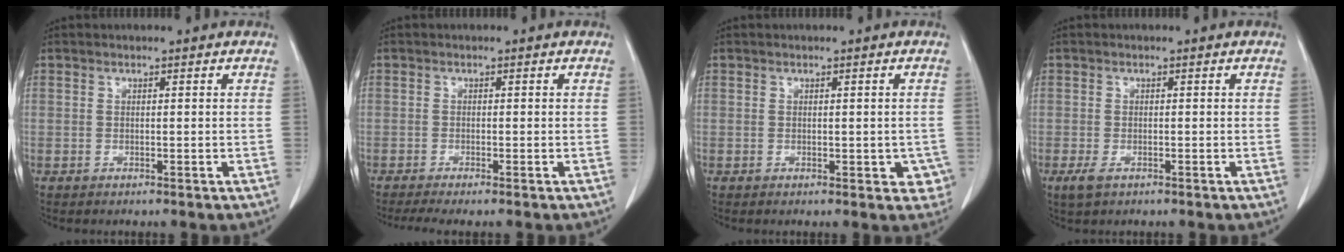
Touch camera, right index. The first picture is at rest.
{"total": 3.1, "force": [-2.4, 0.0, 2.0], "torque": [-0.032, -0.007, -0.044]}
{"total": 3.7, "force": [-0.8, 2.1, 2.9], "torque": [-0.009, 0.002, -0.005]}
{"total": 2.0, "force": [-1.0, 1.0, 1.4], "torque": [-0.035, -0.003, -0.010]}